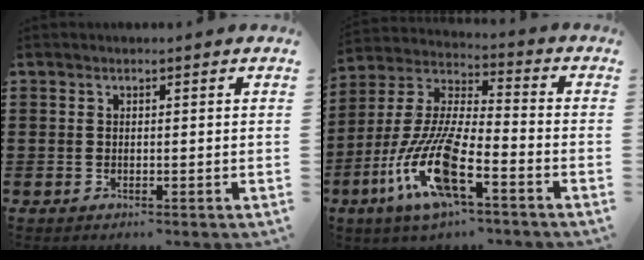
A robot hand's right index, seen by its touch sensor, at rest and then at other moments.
{"total": 13.0, "force": [-7.1, 2.8, 10.5], "torque": [-0.245, -0.011, -0.142]}